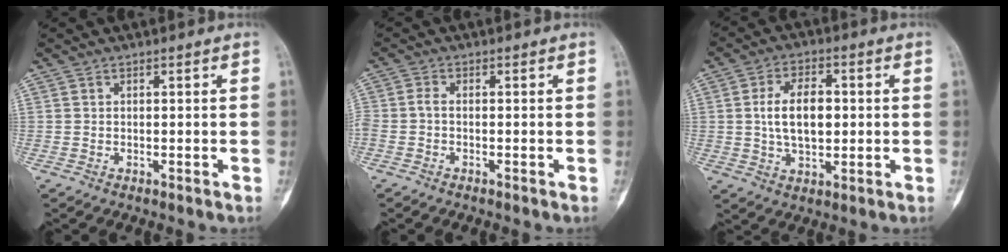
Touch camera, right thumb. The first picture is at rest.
{"total": 1.9, "force": [-0.8, 0.8, 1.6], "torque": [-0.045, 0.005, -0.021]}
{"total": 9.5, "force": [0.6, 5.6, 7.7], "torque": [-0.120, 0.007, 0.011]}